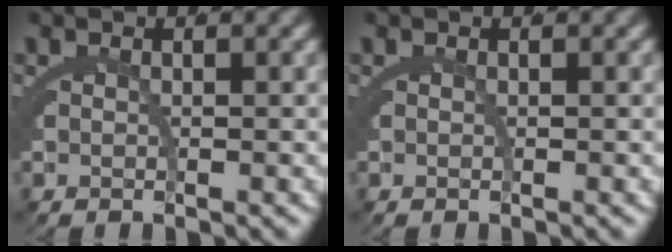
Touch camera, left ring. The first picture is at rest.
{"total": 0.0}